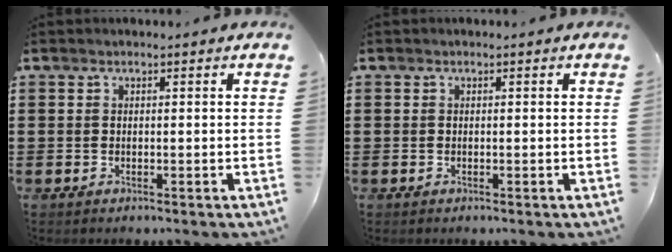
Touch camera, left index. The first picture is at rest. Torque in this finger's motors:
{"motor_torque": [0.00, 0.00, 0.00, 0.01]}